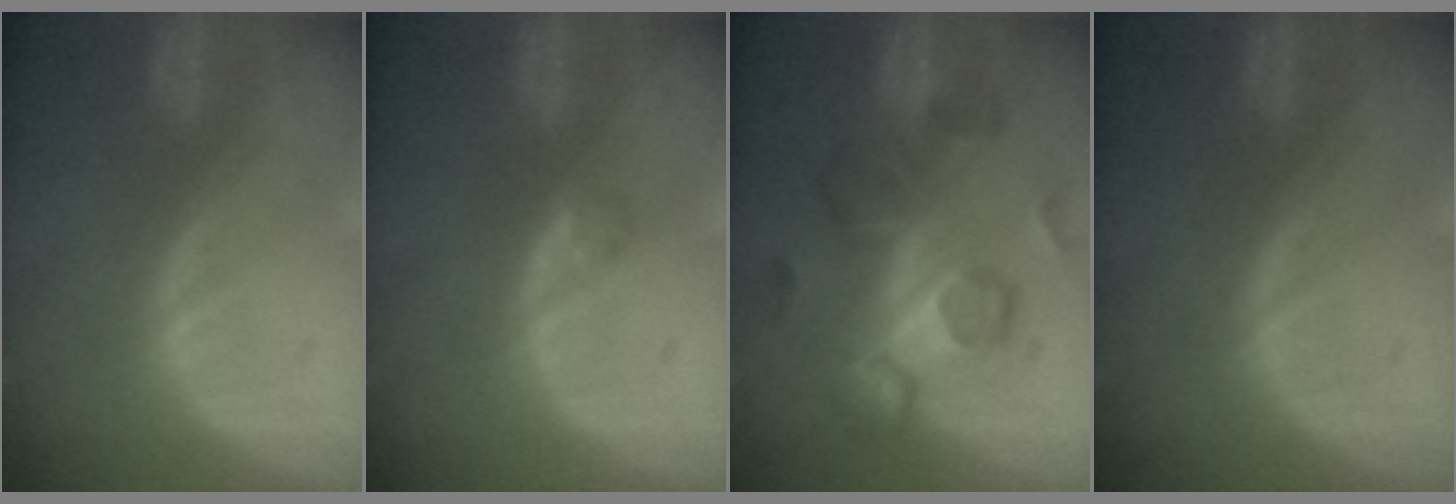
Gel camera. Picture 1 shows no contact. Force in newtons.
{"total": 1.2, "press": 1.2, "slide": 0.1}
{"total": 8.5, "press": 8.4, "slide": 1.4}
{"total": 0.0}